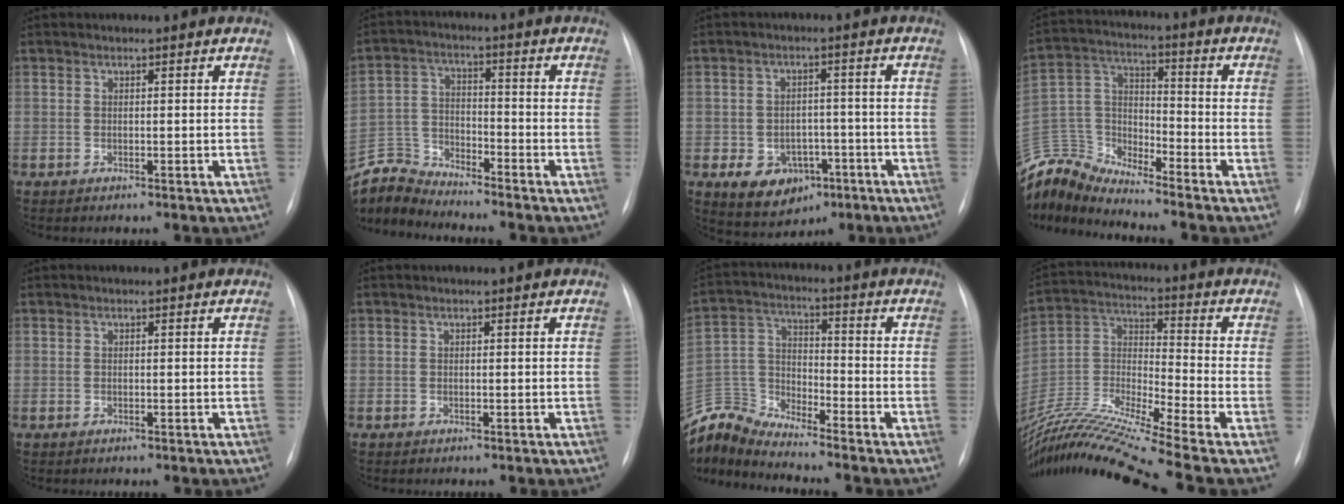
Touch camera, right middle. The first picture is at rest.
{"total": 7.8, "force": [-7.8, -0.1, -0.5], "torque": [0.004, 0.007, -0.153]}
{"total": 8.1, "force": [-3.7, 6.1, 4.1], "torque": [-0.065, 0.011, -0.046]}
{"total": 11.3, "force": [-11.3, 0.2, 0.7], "torque": [-0.023, 0.039, -0.226]}
{"total": 0.0}
{"total": 0.0}
{"total": 9.5, "force": [-9.5, -0.6, -0.4], "torque": [-0.006, 0.031, -0.193]}
{"total": 21.7, "force": [-18.5, -1.9, 11.2], "torque": [-0.253, -0.015, -0.345]}